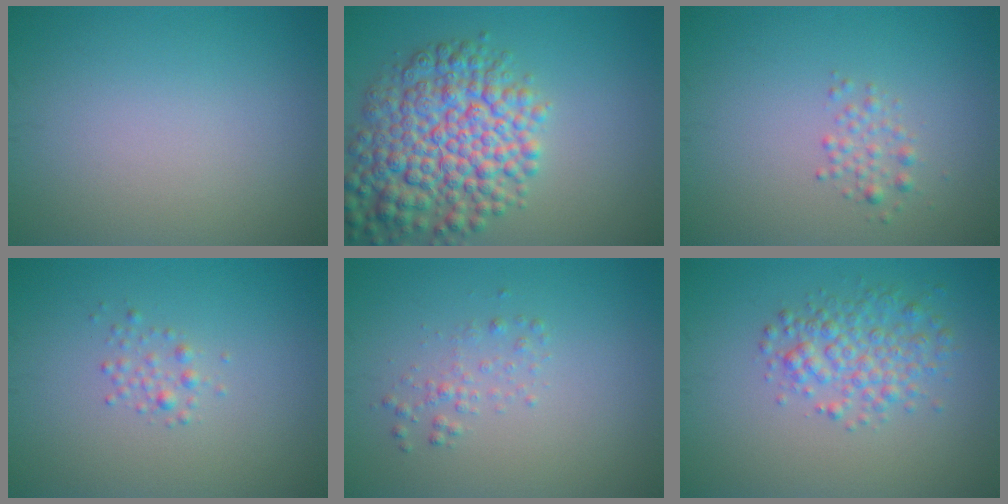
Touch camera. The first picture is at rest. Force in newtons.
{"total": 8.8, "press": 8.8, "slide": 0.3}
{"total": 1.4, "press": 1.4, "slide": 0.0}
{"total": 1.2, "press": 1.2, "slide": 0.0}
{"total": 1.3, "press": 1.3, "slide": 0.0}
{"total": 3.5, "press": 3.5, "slide": 0.1}